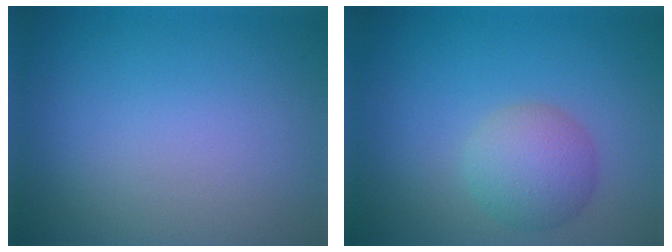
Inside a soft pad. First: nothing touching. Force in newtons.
{"total": 3.5, "press": 3.5, "slide": 0.1}